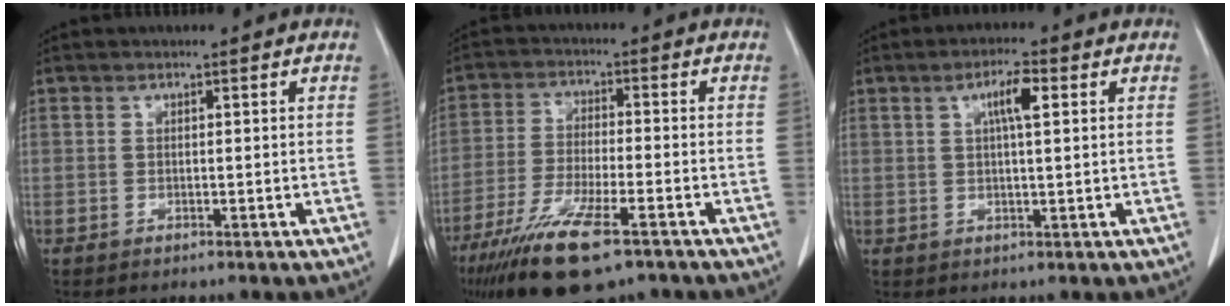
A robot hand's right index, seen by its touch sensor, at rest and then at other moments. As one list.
[{"total": 13.3, "force": [-8.6, 2.5, 9.8], "torque": [-0.189, -0.032, -0.150]}, {"total": 4.4, "force": [1.5, 0.7, 4.1], "torque": [-0.072, 0.006, 0.026]}]